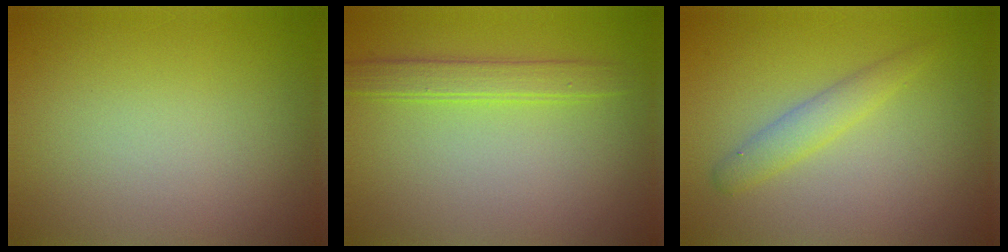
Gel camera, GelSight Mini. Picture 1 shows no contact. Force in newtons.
{"total": 2.0, "press": 2.0, "slide": 0.1}
{"total": 2.1, "press": 2.1, "slide": 0.2}